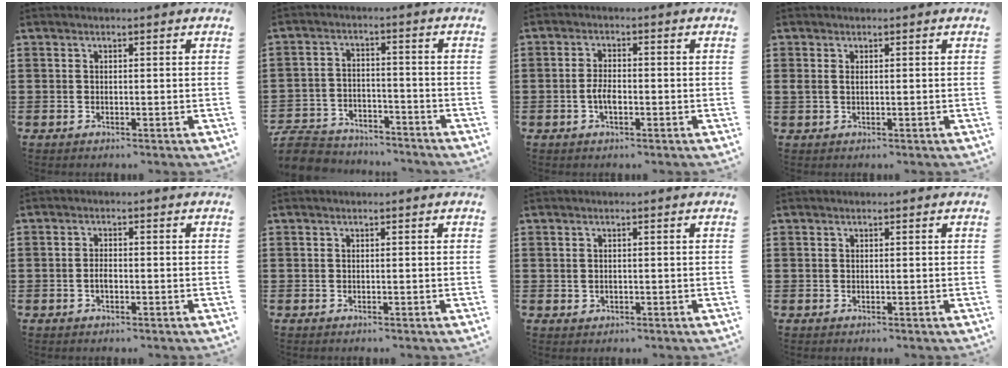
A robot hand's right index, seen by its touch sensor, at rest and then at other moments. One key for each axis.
{"total": 6.8, "fx": -6.5, "fy": 1.7, "fz": 1.2, "tx": -0.037, "ty": 0.012, "tz": -0.133}
{"total": 2.9, "fx": -1.0, "fy": 1.2, "fz": 2.4, "tx": -0.052, "ty": 0.000, "tz": -0.020}
{"total": 0.7, "fx": 0.3, "fy": 0.3, "fz": 0.6, "tx": -0.013, "ty": 0.003, "tz": 0.005}
{"total": 1.5, "fx": -0.6, "fy": 0.7, "fz": 1.3, "tx": -0.024, "ty": 0.002, "tz": -0.011}
{"total": 0.0}
{"total": 0.7, "fx": 0.1, "fy": 0.6, "fz": 0.3, "tx": -0.008, "ty": 0.005, "tz": 0.001}
{"total": 0.0}